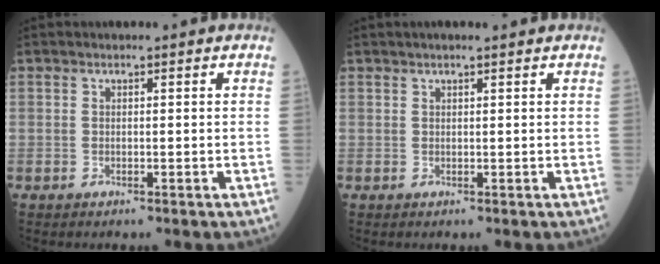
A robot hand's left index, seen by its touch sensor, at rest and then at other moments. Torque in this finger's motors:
{"motor_torque": [0.05, -0.05, -0.05, 0.00]}